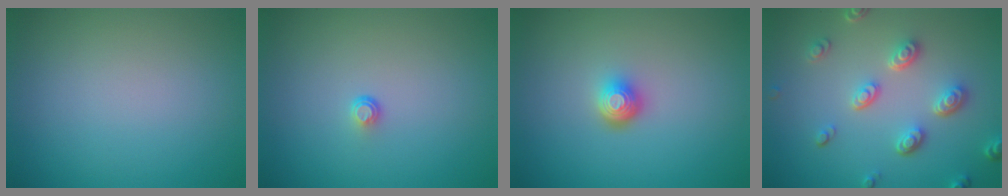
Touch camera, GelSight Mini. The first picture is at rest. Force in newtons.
{"total": 0.7, "press": 0.4, "slide": 0.6}
{"total": 2.1, "press": 1.5, "slide": 1.5}
{"total": 4.1, "press": 3.4, "slide": 2.3}